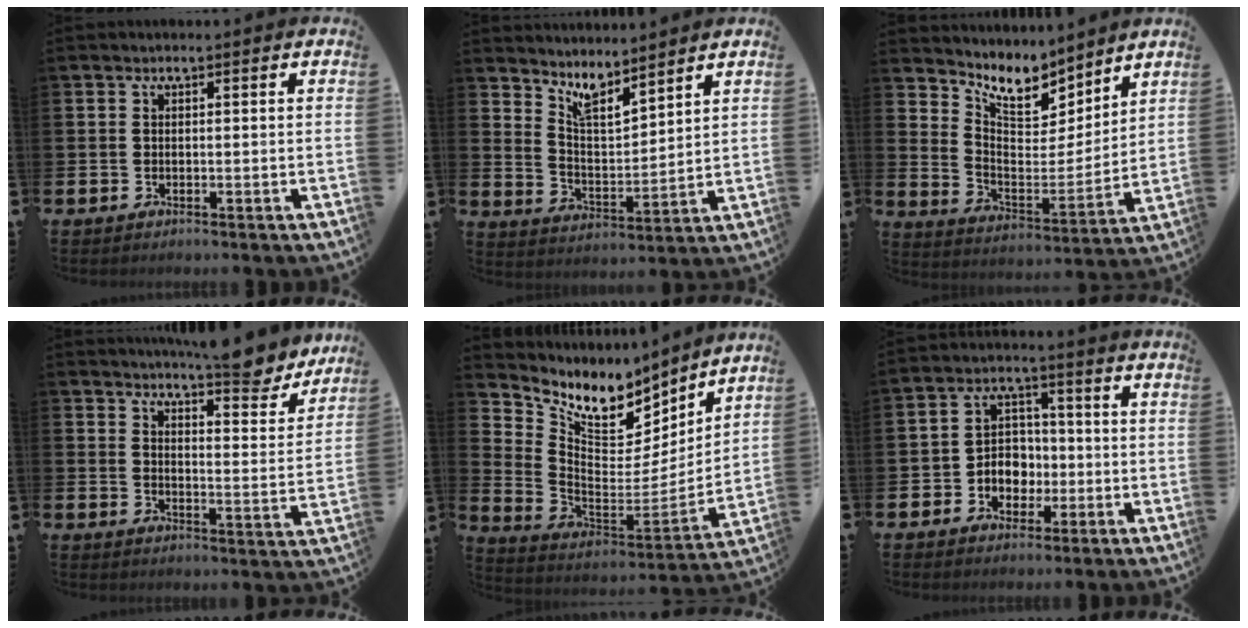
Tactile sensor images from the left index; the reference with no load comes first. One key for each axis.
{"total": 6.5, "fx": 6.2, "fy": 0.8, "fz": 1.9, "tx": -0.053, "ty": -0.042, "tz": 0.109}
{"total": 9.4, "fx": 8.7, "fy": 3.0, "fz": 1.8, "tx": -0.066, "ty": -0.066, "tz": 0.158}
{"total": 7.7, "fx": 7.4, "fy": 0.7, "fz": 2.1, "tx": -0.034, "ty": -0.053, "tz": 0.126}
{"total": 9.1, "fx": 7.3, "fy": 4.4, "fz": 3.3, "tx": -0.102, "ty": -0.048, "tz": 0.128}
{"total": 4.5, "fx": -1.1, "fy": 4.1, "fz": 1.6, "tx": -0.042, "ty": 0.009, "tz": -0.028}